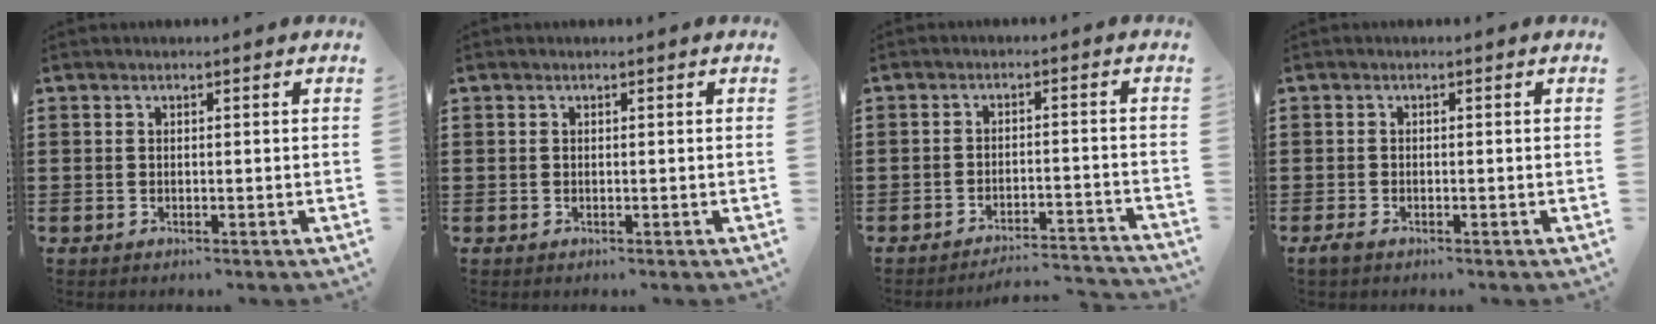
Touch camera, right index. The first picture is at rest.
{"total": 0.0}
{"total": 3.5, "force": [-3.5, 0.1, 0.5], "torque": [-0.014, -0.001, -0.074]}
{"total": 0.8, "force": [-0.6, 0.3, 0.5], "torque": [-0.018, -0.005, -0.014]}